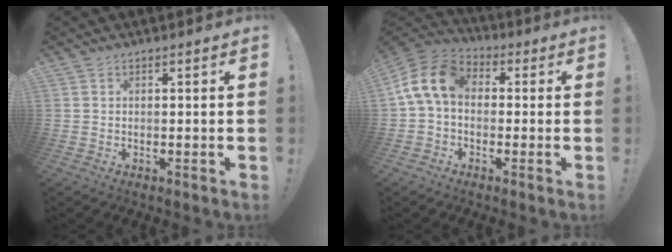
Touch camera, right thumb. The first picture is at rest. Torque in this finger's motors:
{"motor_torque": [0.92, 0.83, 1.52, -0.24, 0.07]}